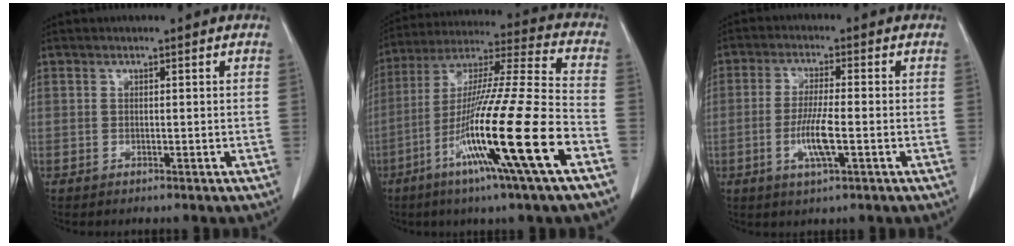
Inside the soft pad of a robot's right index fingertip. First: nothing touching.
{"total": 22.7, "force": [-8.9, -0.9, 20.8], "torque": [-0.390, -0.041, -0.170]}
{"total": 6.3, "force": [-1.7, 0.6, 6.0], "torque": [-0.120, -0.009, -0.031]}